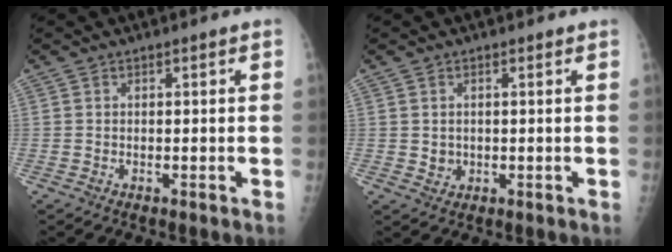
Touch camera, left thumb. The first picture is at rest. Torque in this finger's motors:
{"motor_torque": [-0.19, 0.16, 0.06, -0.01, 0.02]}